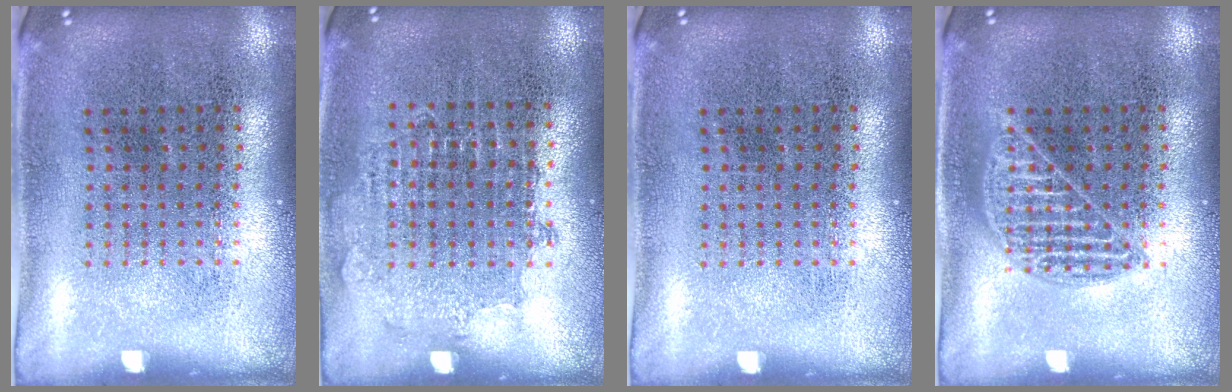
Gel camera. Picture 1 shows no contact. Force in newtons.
{"total": 0.8, "press": 0.8, "slide": 0.1}
{"total": 0.0}
{"total": 1.7, "press": 1.7, "slide": 0.1}